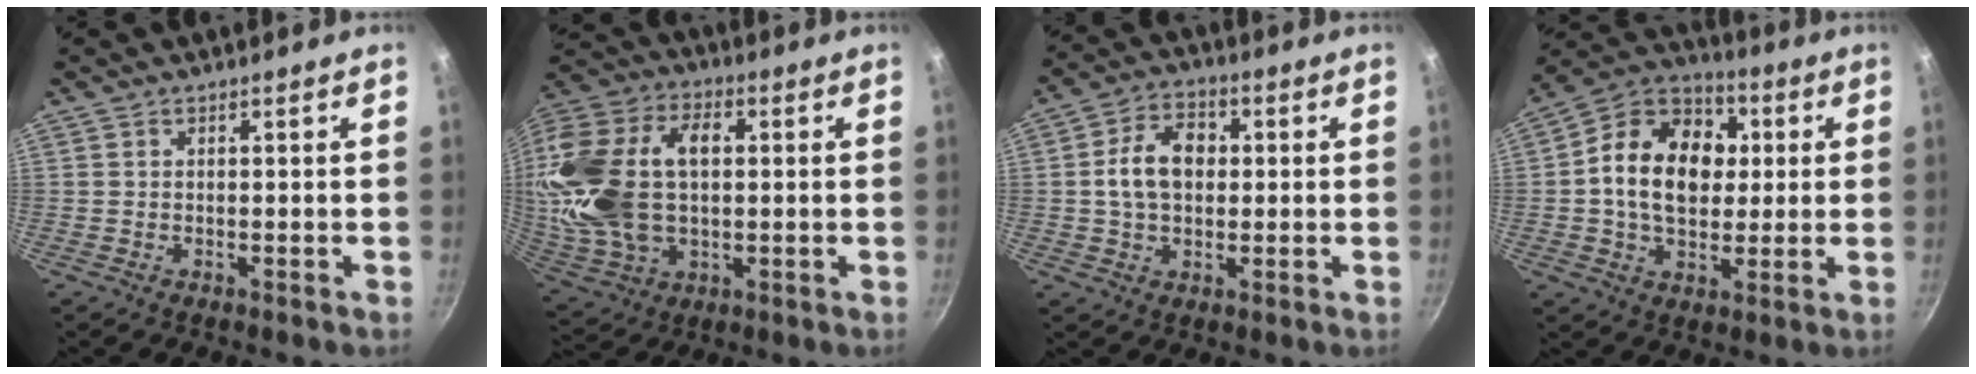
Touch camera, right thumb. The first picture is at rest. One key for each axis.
{"total": 25.8, "fx": 2.4, "fy": 16.6, "fz": 19.6, "tx": -0.404, "ty": 0.020, "tz": 0.046}
{"total": 9.8, "fx": 0.8, "fy": 7.0, "fz": 6.8, "tx": -0.095, "ty": 0.018, "tz": 0.005}
{"total": 17.8, "fx": 1.9, "fy": 12.9, "fz": 12.1, "tx": -0.167, "ty": 0.021, "tz": 0.015}